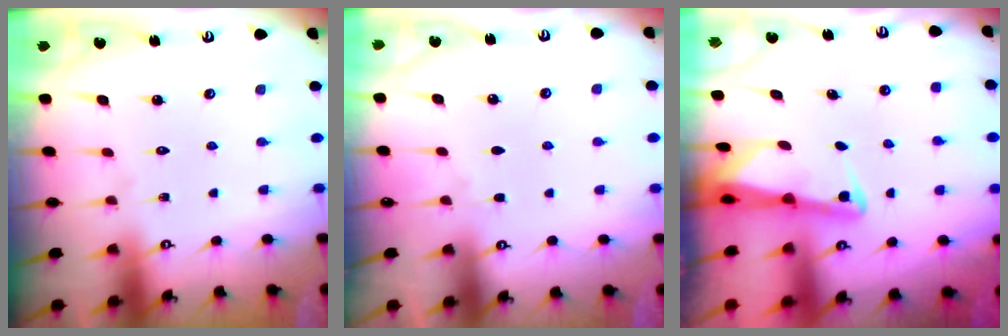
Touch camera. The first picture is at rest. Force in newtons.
{"total": 1.2, "press": 1.2, "slide": 0.3}
{"total": 2.4, "press": 2.4, "slide": 0.3}